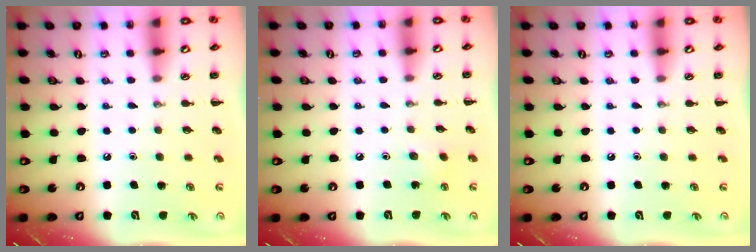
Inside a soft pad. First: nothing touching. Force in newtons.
{"total": 2.9, "press": 2.8, "slide": 0.9}
{"total": 0.0}